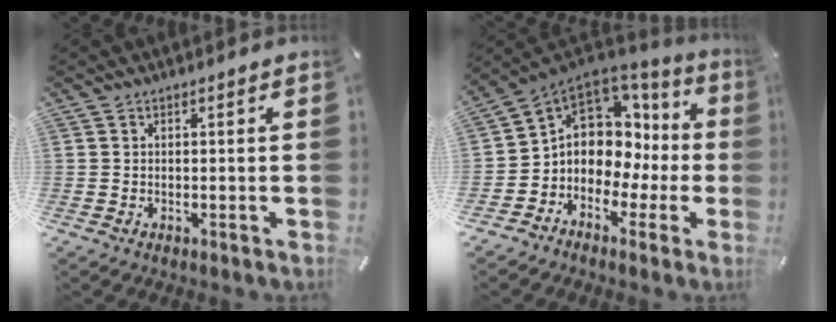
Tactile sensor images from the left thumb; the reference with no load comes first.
{"total": 9.3, "force": [0.9, 8.2, 4.4], "torque": [-0.082, -0.028, 0.017]}